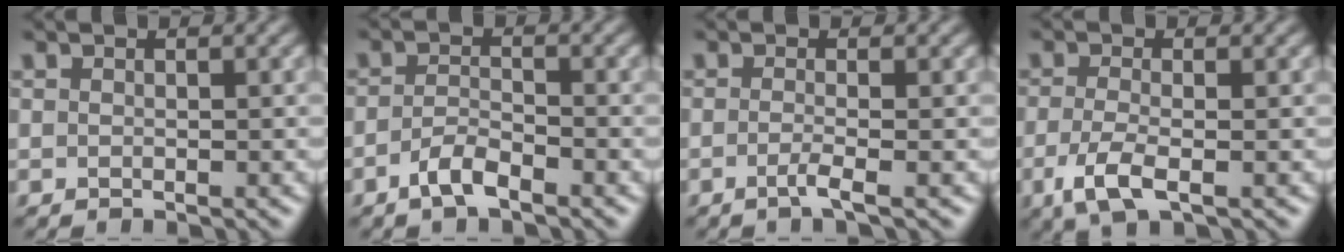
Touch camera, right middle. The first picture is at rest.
{"total": 2.4, "force": [-1.6, 0.7, 1.7], "torque": [-0.038, 0.003, -0.036]}
{"total": 1.9, "force": [-0.8, 0.4, 1.6], "torque": [-0.026, -0.004, -0.023]}
{"total": 3.4, "force": [-1.4, 1.1, 2.9], "torque": [-0.069, -0.008, -0.031]}